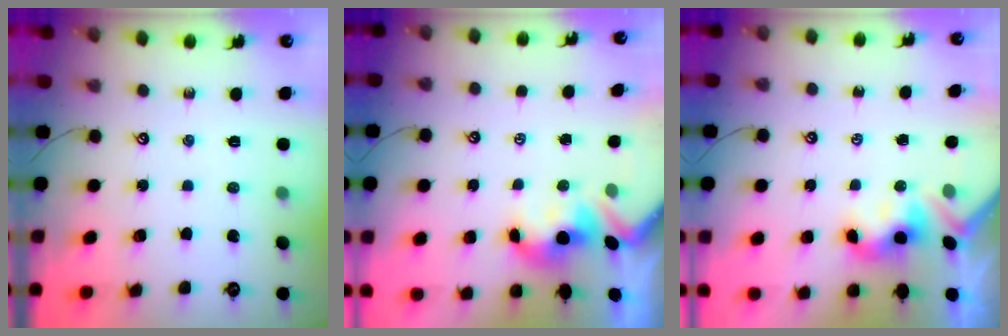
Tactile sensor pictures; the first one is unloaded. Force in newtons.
{"total": 1.6, "press": 1.4, "slide": 0.7}
{"total": 3.6, "press": 3.6, "slide": 0.2}